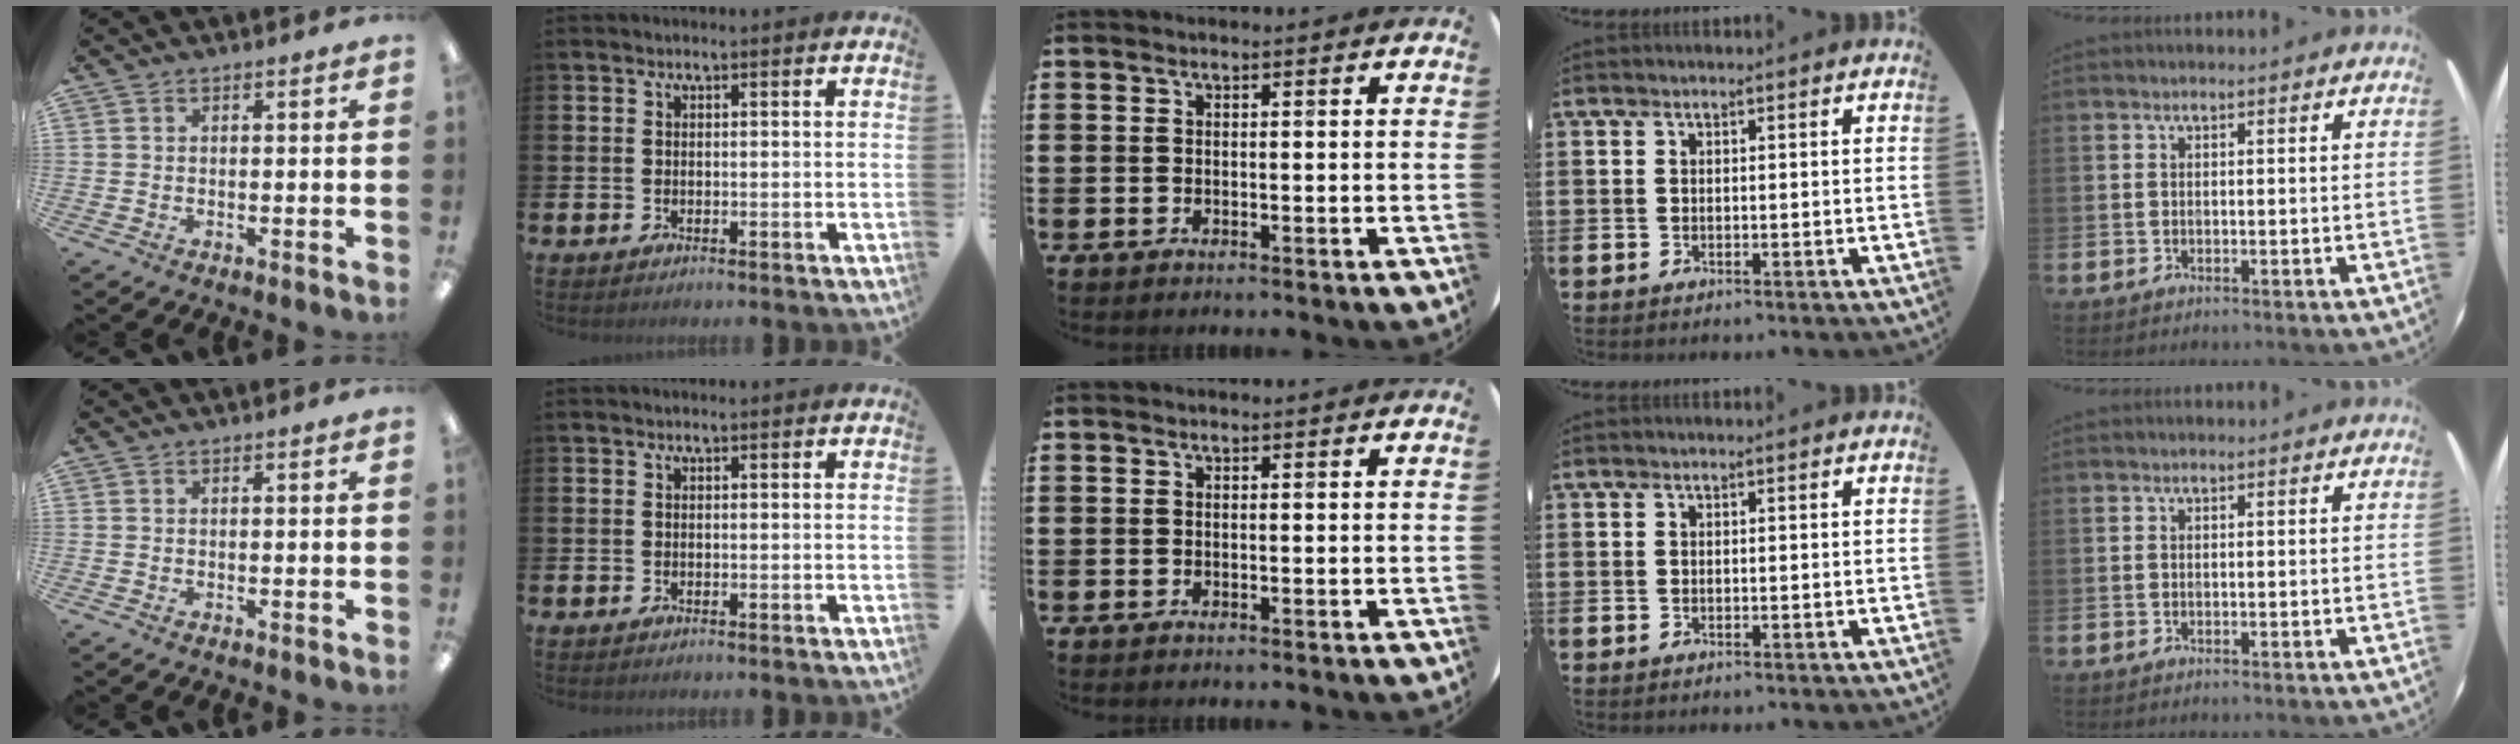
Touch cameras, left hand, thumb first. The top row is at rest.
{}